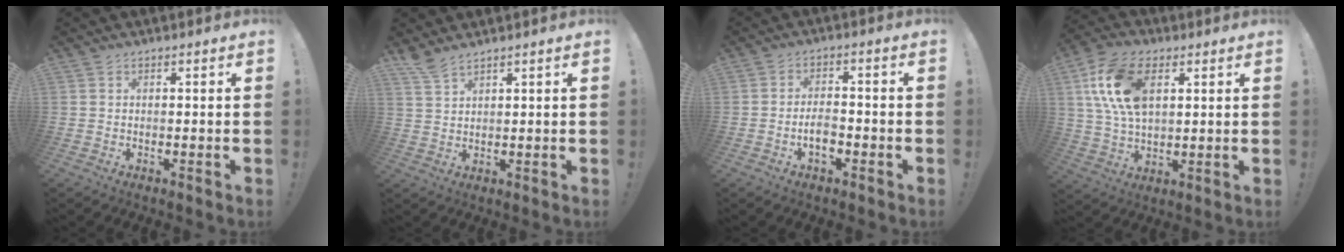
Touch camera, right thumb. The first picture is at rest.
{"total": 4.3, "force": [3.7, 0.6, 2.1], "torque": [-0.040, -0.024, 0.068]}
{"total": 5.4, "force": [-2.1, 2.6, 4.2], "torque": [-0.067, 0.004, -0.037]}
{"total": 16.8, "force": [5.3, 10.5, 12.0], "torque": [-0.250, 0.000, 0.099]}